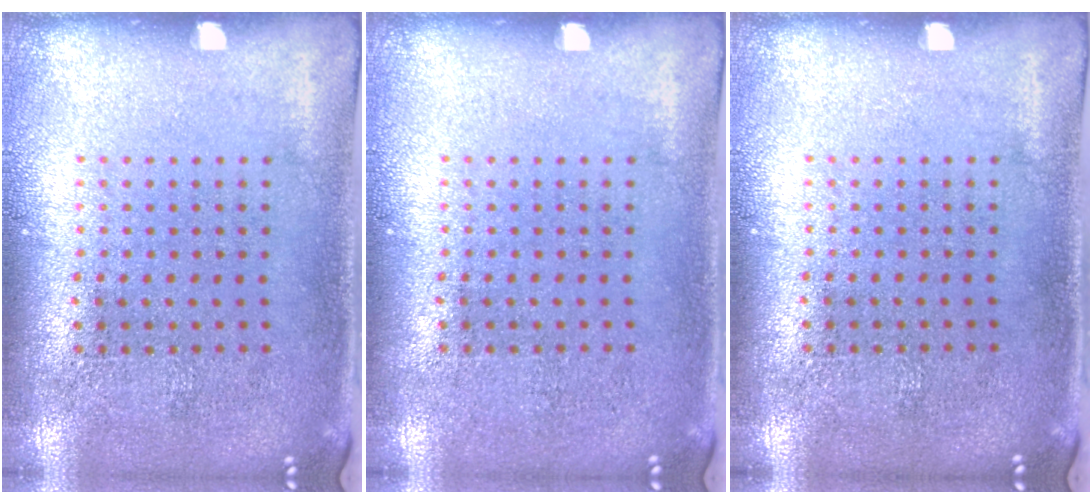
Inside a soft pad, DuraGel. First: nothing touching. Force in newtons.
{"total": 0.0}
{"total": 0.0}